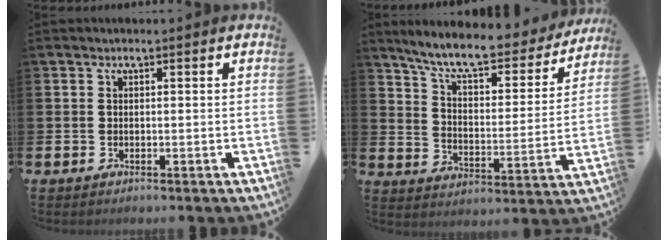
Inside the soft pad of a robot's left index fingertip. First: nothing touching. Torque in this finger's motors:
{"motor_torque": [1.03, -1.11, 0.91, 0.21]}